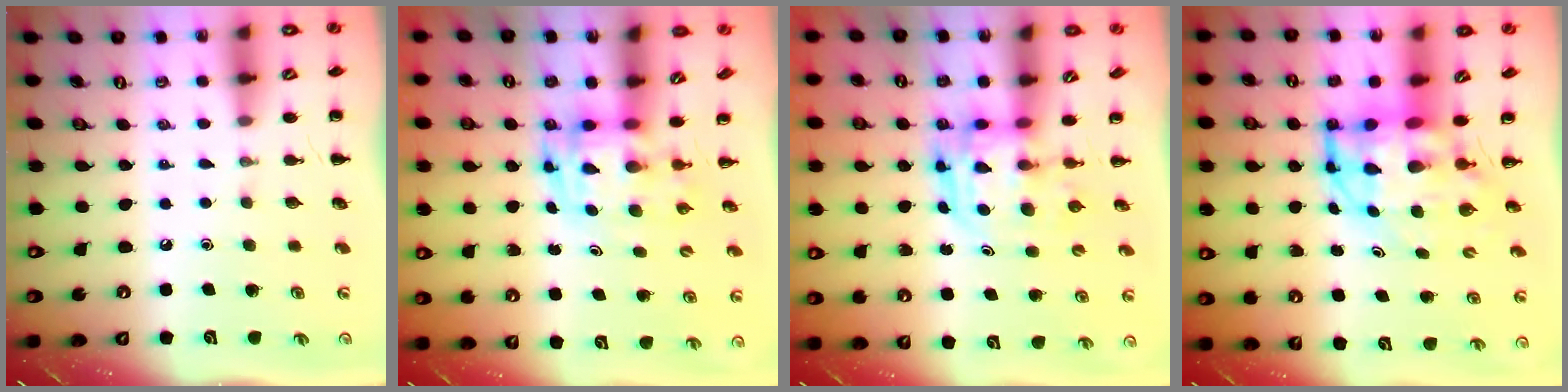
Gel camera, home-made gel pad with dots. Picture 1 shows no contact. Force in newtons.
{"total": 3.6, "press": 3.5, "slide": 0.7}
{"total": 3.6, "press": 3.5, "slide": 0.8}
{"total": 7.1, "press": 6.8, "slide": 1.9}